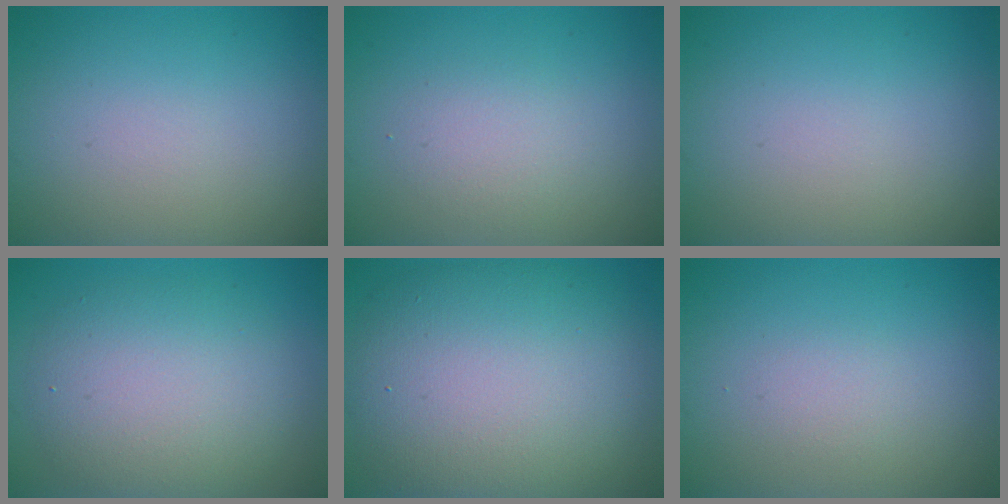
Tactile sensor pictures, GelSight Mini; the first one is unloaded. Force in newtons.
{"total": 1.9, "press": 1.8, "slide": 0.2}
{"total": 0.0}
{"total": 6.0, "press": 6.0, "slide": 0.2}
{"total": 12.0, "press": 12.0, "slide": 0.5}
{"total": 1.0, "press": 1.0, "slide": 0.0}